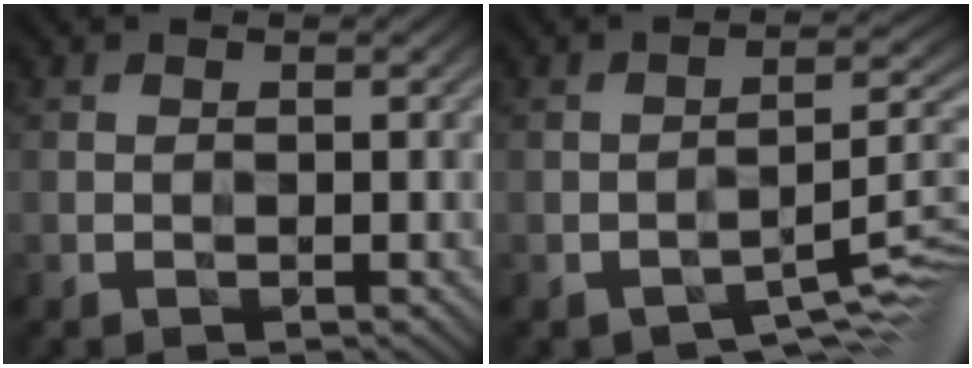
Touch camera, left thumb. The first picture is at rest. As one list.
[{"total": 6.2, "force": [-3.8, 1.8, 4.5], "torque": [-0.061, 0.003, -0.063]}]